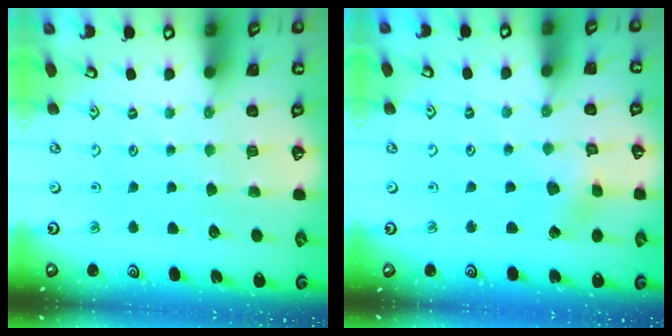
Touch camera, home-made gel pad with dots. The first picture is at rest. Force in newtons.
{"total": 2.3, "press": 2.3, "slide": 0.4}